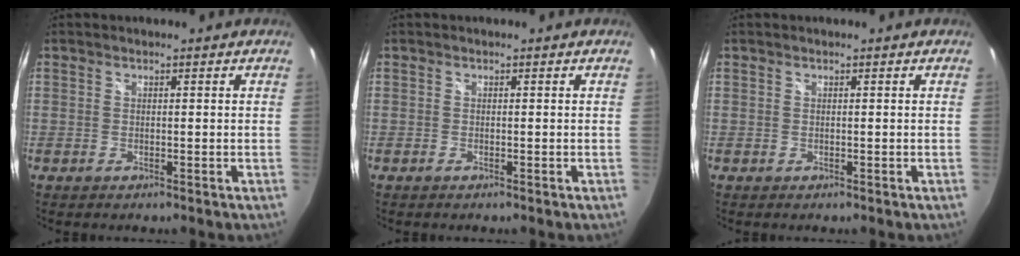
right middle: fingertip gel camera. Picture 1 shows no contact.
{"total": 0.0}
{"total": 0.0}